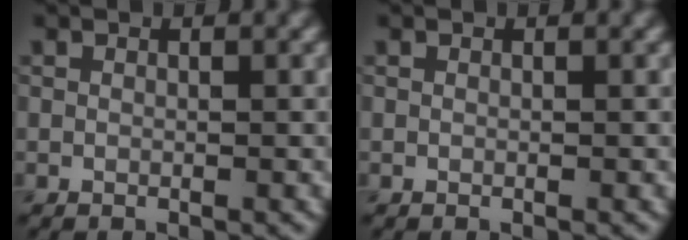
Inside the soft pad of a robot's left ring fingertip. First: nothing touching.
{"total": 0.0}